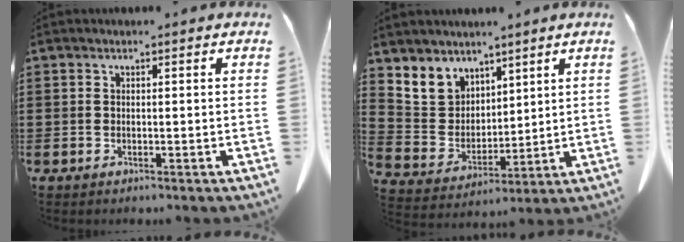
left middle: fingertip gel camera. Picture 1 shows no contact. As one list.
[{"total": 6.6, "force": [4.7, 4.7, 0.3], "torque": [-0.047, -0.025, 0.092]}]